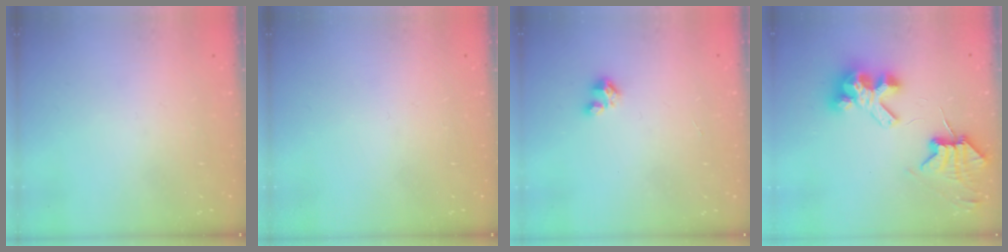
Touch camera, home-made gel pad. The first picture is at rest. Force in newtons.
{"total": 0.0}
{"total": 1.6, "press": 1.6, "slide": 0.1}
{"total": 8.0, "press": 7.9, "slide": 1.0}